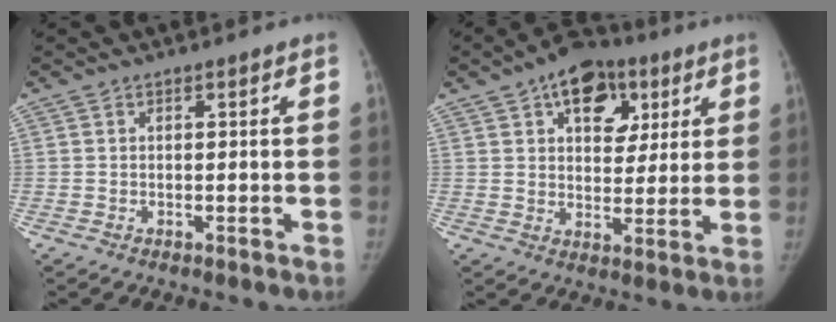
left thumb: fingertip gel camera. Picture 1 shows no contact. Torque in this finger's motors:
{"motor_torque": [1.21, 0.93, 1.31, -0.56, 0.37]}